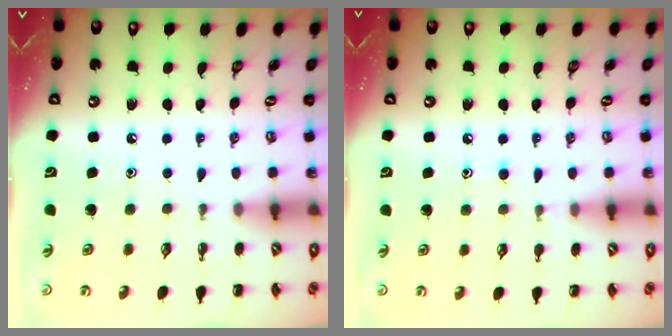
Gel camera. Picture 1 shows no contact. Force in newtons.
{"total": 7.6, "press": 7.4, "slide": 1.8}